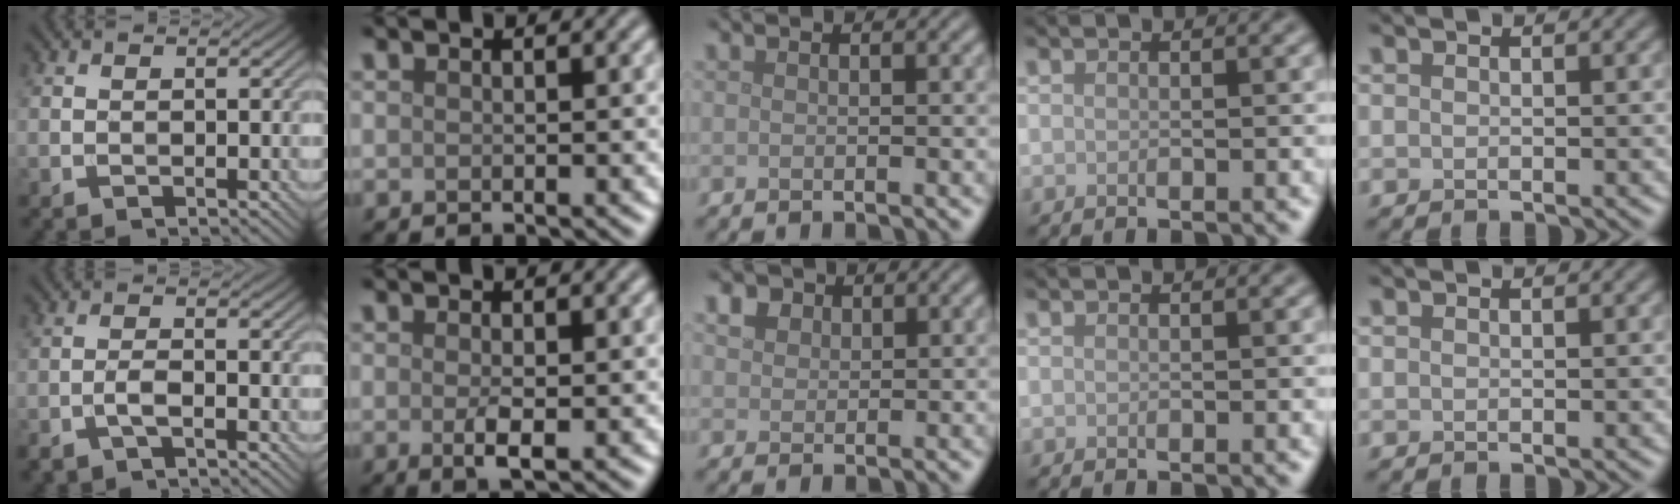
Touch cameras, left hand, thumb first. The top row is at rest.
{"thumb": {"total": 2.7, "force": [-1.5, 1.0, 2.0], "torque": [-0.048, 0.001, -0.035]}, "index": {"total": 1.9, "force": [-0.2, 0.5, 1.8], "torque": [-0.034, -0.006, -0.002]}, "middle": {"total": 2.6, "force": [1.5, 1.8, 1.0], "torque": [-0.026, 0.003, 0.022]}}